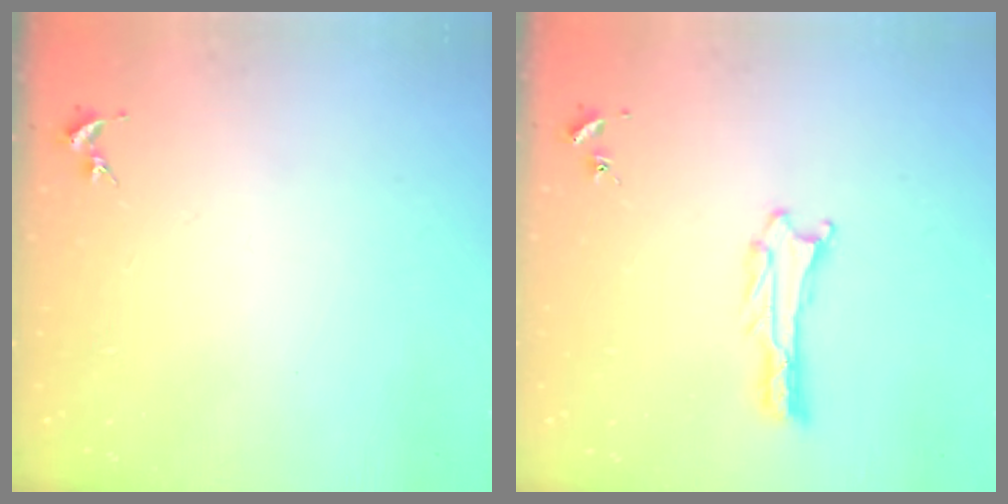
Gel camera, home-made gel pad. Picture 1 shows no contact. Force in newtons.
{"total": 1.0, "press": 1.0, "slide": 0.1}